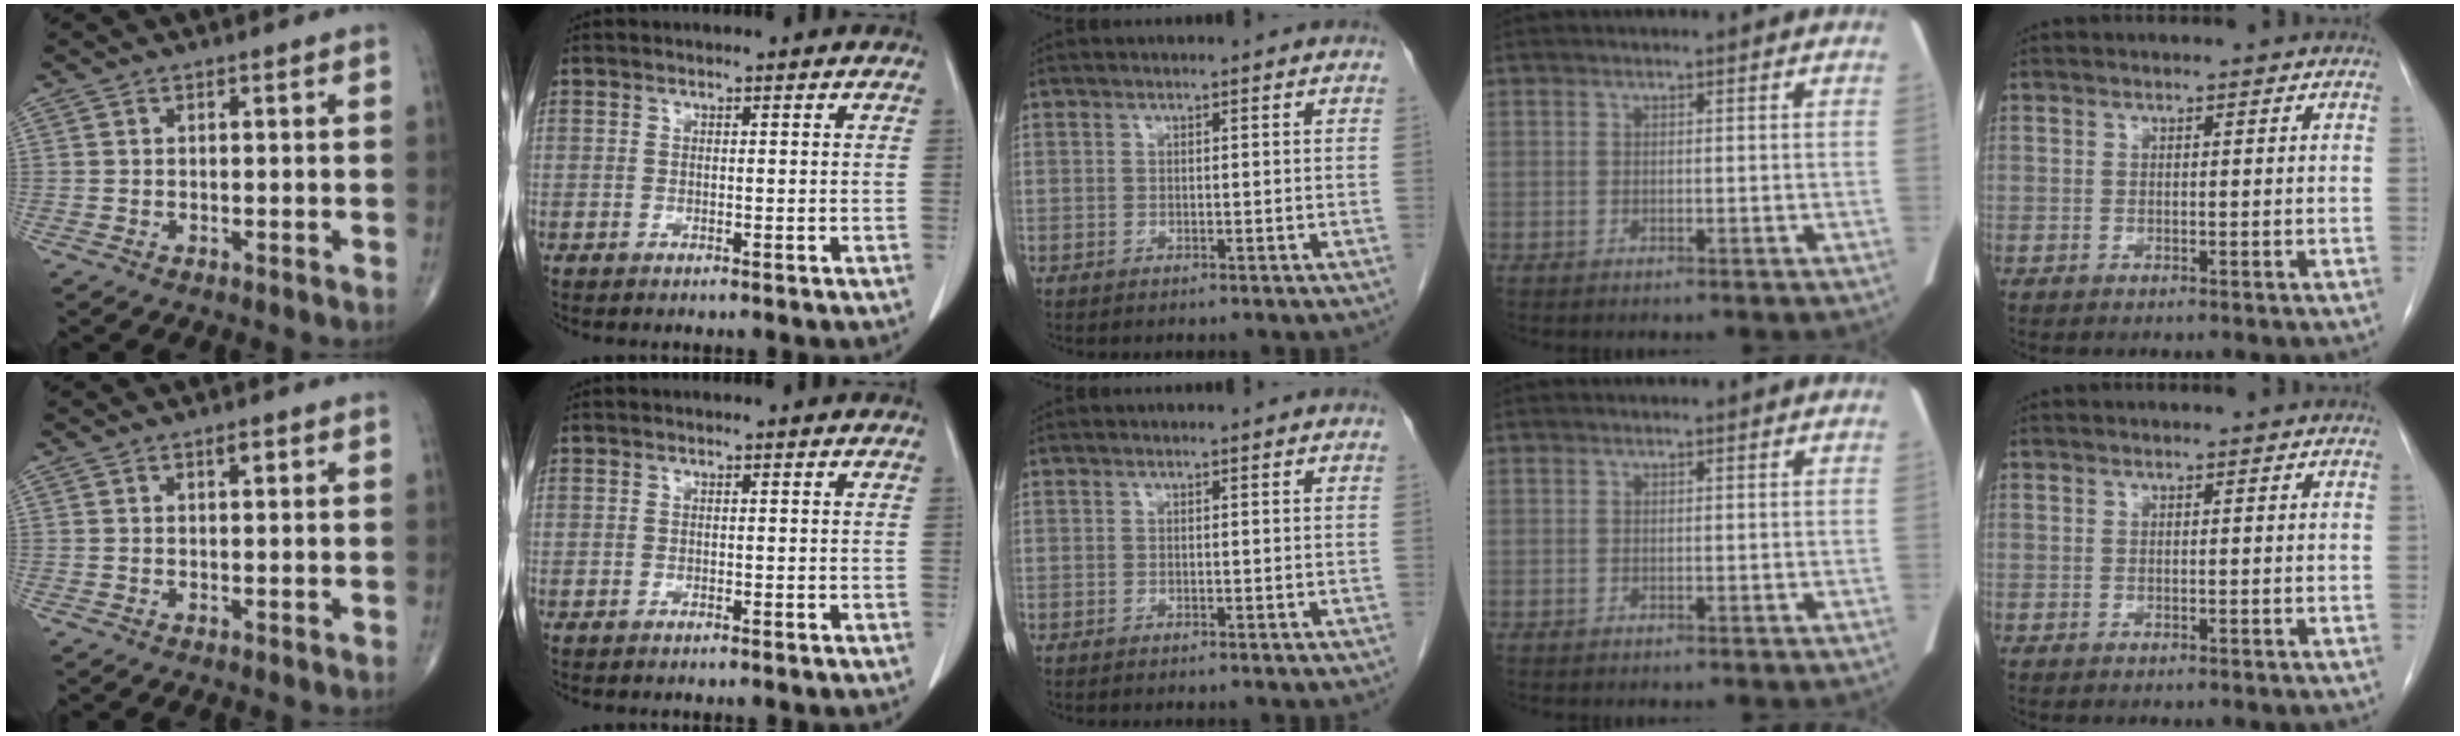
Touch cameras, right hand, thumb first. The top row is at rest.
{"thumb": {"total": 1.3, "force": [0.7, 0.5, 1.0], "torque": [-0.009, 0.001, 0.008]}}